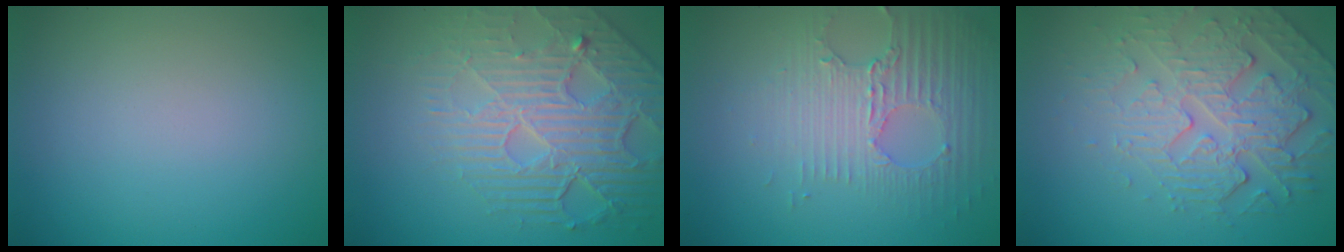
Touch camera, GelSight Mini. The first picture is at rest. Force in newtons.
{"total": 6.1, "press": 5.0, "slide": 3.6}
{"total": 3.5, "press": 3.3, "slide": 1.2}
{"total": 4.3, "press": 4.0, "slide": 1.7}